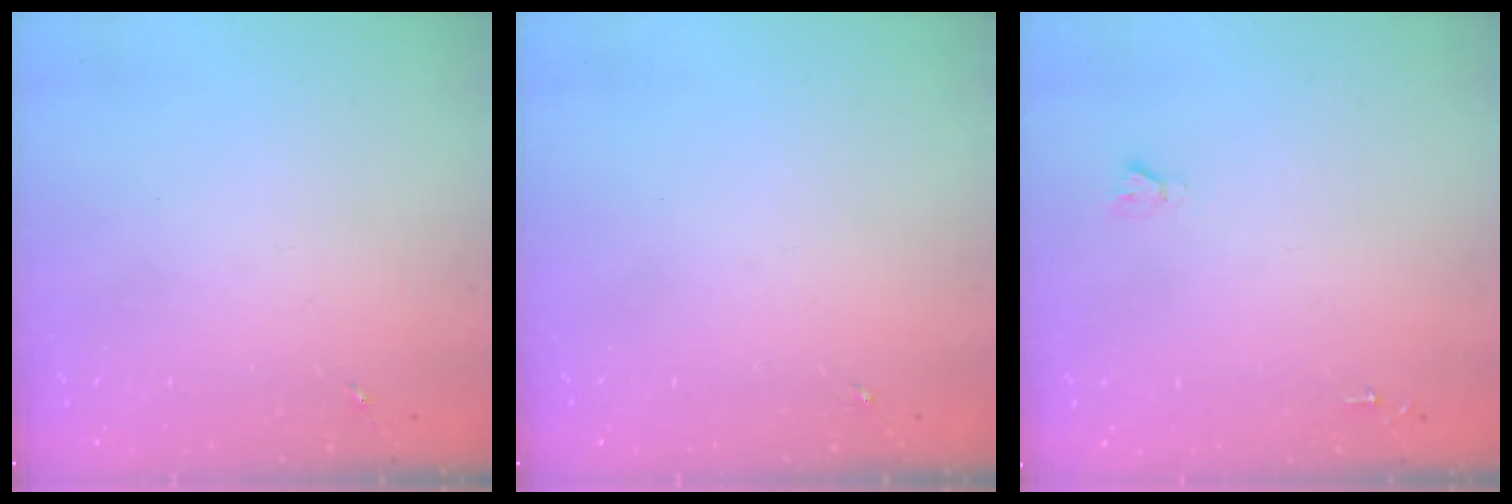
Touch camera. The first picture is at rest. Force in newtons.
{"total": 0.0}
{"total": 1.9, "press": 1.9, "slide": 0.2}